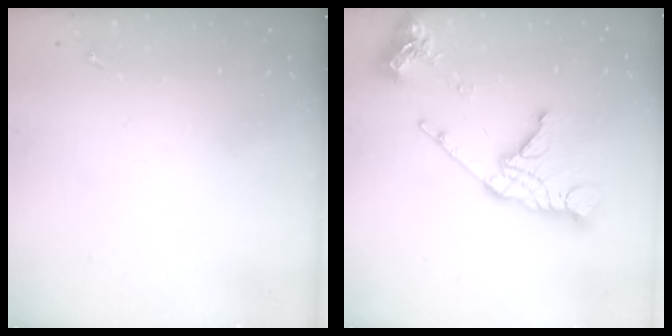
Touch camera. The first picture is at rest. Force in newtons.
{"total": 17.0, "press": 16.9, "slide": 1.8}